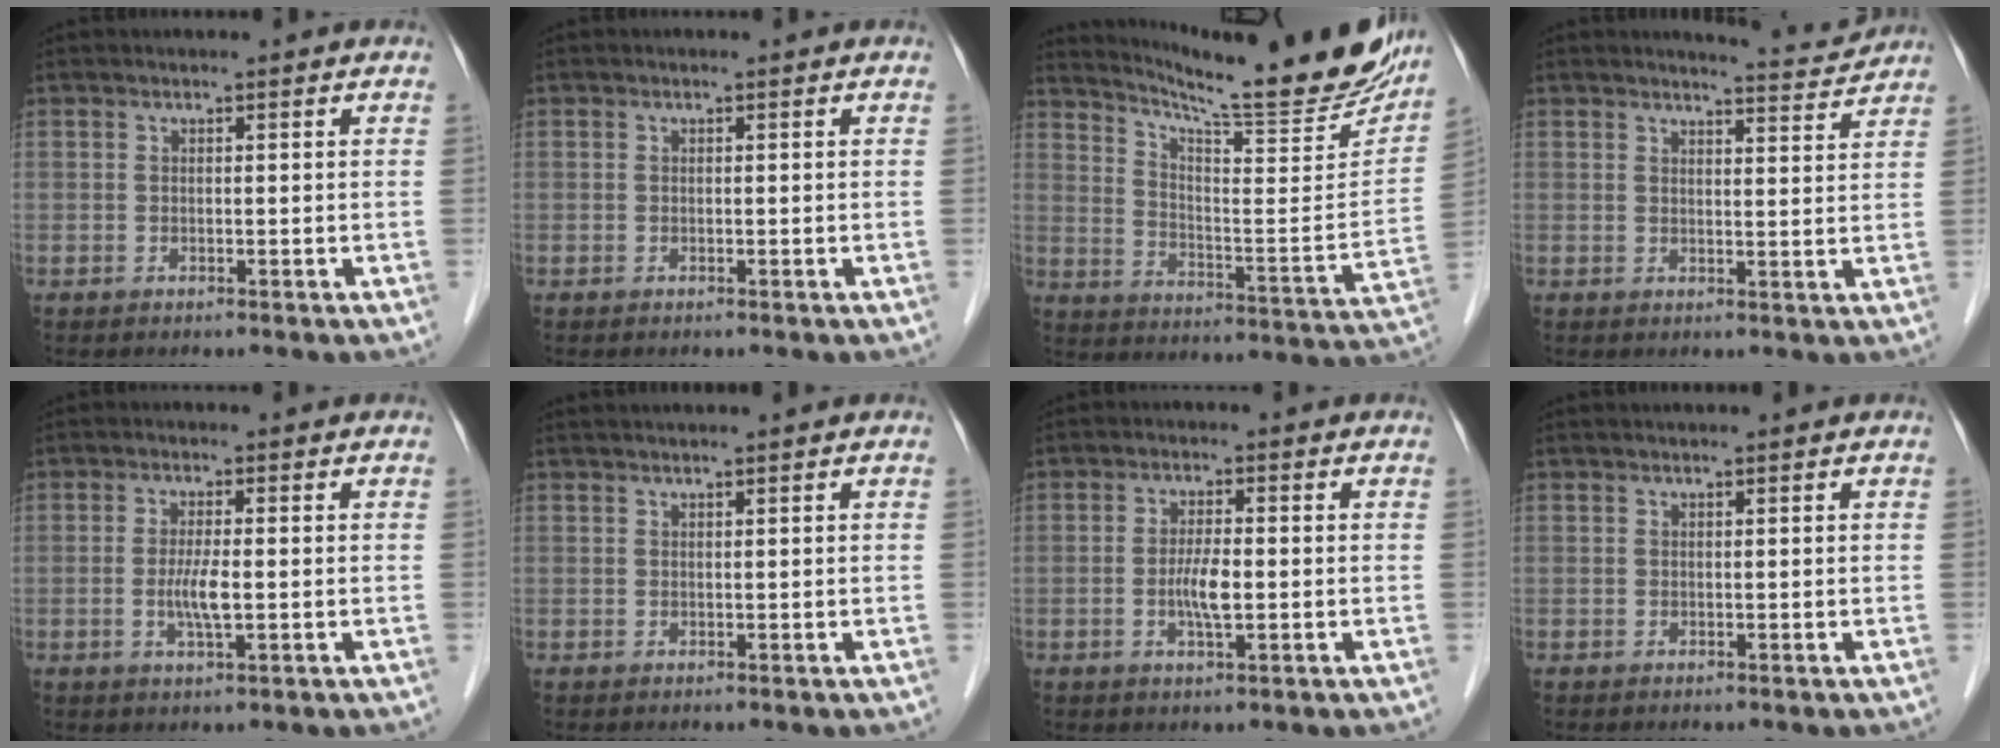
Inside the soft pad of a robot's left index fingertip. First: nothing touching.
{"total": 0.0}
{"total": 25.3, "force": [22.3, 1.6, 11.9], "torque": [-0.186, -0.080, 0.299]}
{"total": 4.9, "force": [4.9, -0.3, 0.2], "torque": [-0.017, -0.012, 0.060]}
{"total": 3.5, "force": [-0.5, 0.3, 3.5], "torque": [-0.072, -0.007, -0.007]}
{"total": 2.4, "force": [2.1, -0.3, 1.2], "torque": [-0.012, 0.026, 0.040]}
{"total": 3.7, "force": [-0.6, 0.6, 3.6], "torque": [-0.072, -0.003, -0.010]}
{"total": 0.9, "force": [0.8, -0.1, 0.4], "torque": [-0.005, 0.014, 0.018]}